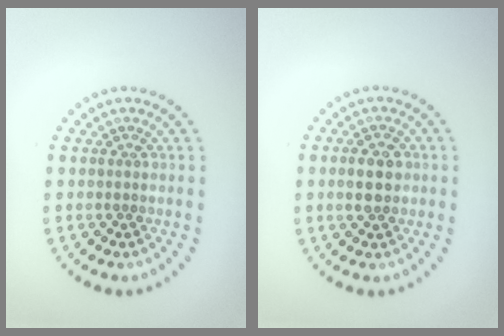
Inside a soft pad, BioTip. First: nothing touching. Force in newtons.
{"total": 2.8, "press": 2.8, "slide": 0.2}